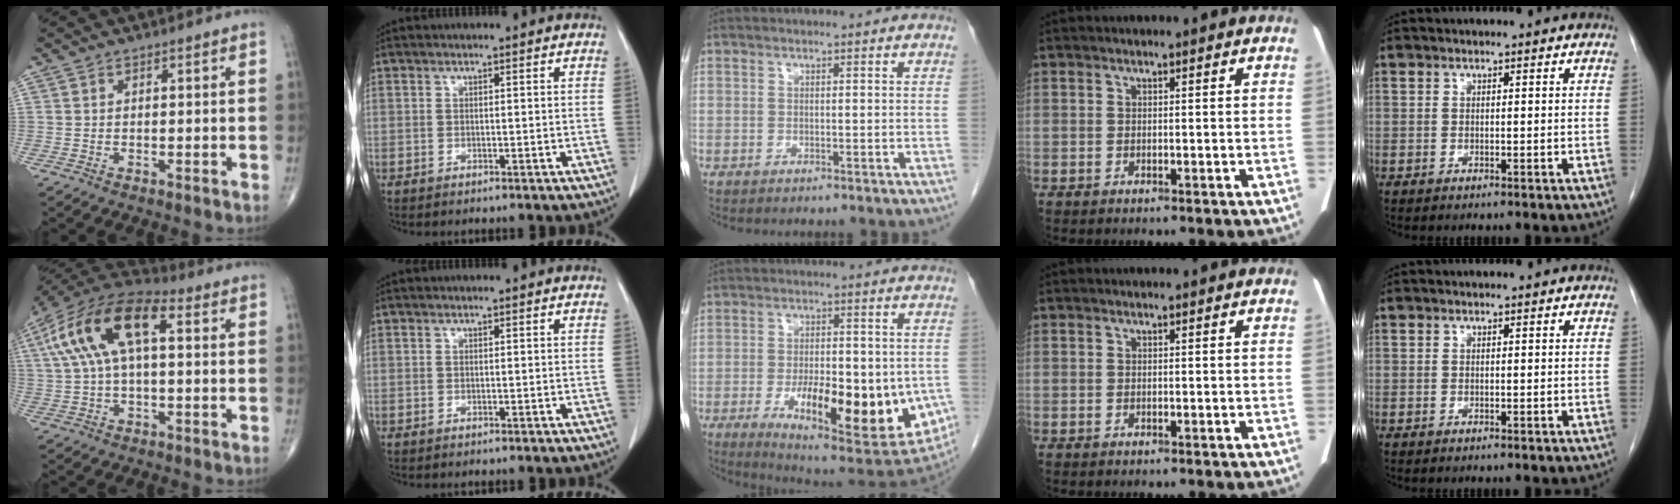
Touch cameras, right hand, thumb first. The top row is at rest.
{"thumb": {"total": 17.0, "force": [3.8, 8.0, 14.5], "torque": [-0.282, 0.047, 0.058]}, "middle": {"total": 20.8, "force": [-5.7, 6.9, 18.7], "torque": [-0.224, -0.025, -0.061]}}